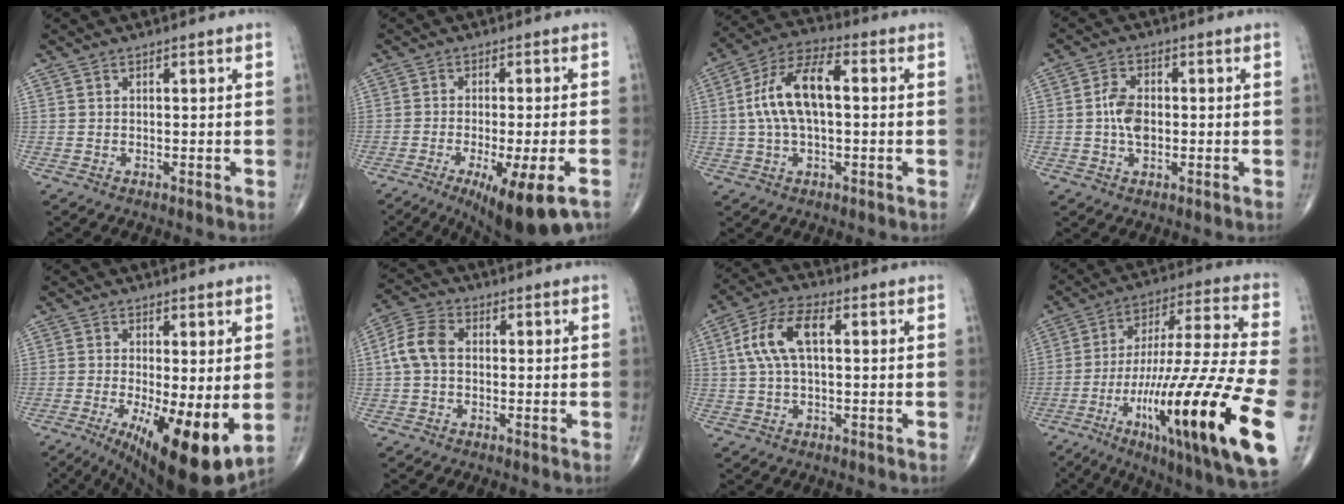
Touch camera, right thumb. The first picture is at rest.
{"total": 13.0, "force": [-7.4, 2.4, 10.4], "torque": [-0.136, -0.003, -0.111]}
{"total": 12.9, "force": [1.0, 6.1, 11.4], "torque": [-0.224, 0.033, 0.013]}
{"total": 5.5, "force": [-0.3, 3.4, 4.3], "torque": [-0.079, 0.008, -0.010]}
{"total": 14.9, "force": [-3.1, 4.4, 13.9], "torque": [-0.205, -0.026, -0.032]}
{"total": 6.8, "force": [0.3, 4.7, 5.0], "torque": [-0.104, 0.021, -0.003]}
{"total": 9.8, "force": [1.8, 4.6, 8.5], "torque": [-0.175, 0.026, 0.030]}
{"total": 32.3, "force": [-11.0, 5.8, 29.8], "torque": [-0.488, 0.027, -0.171]}